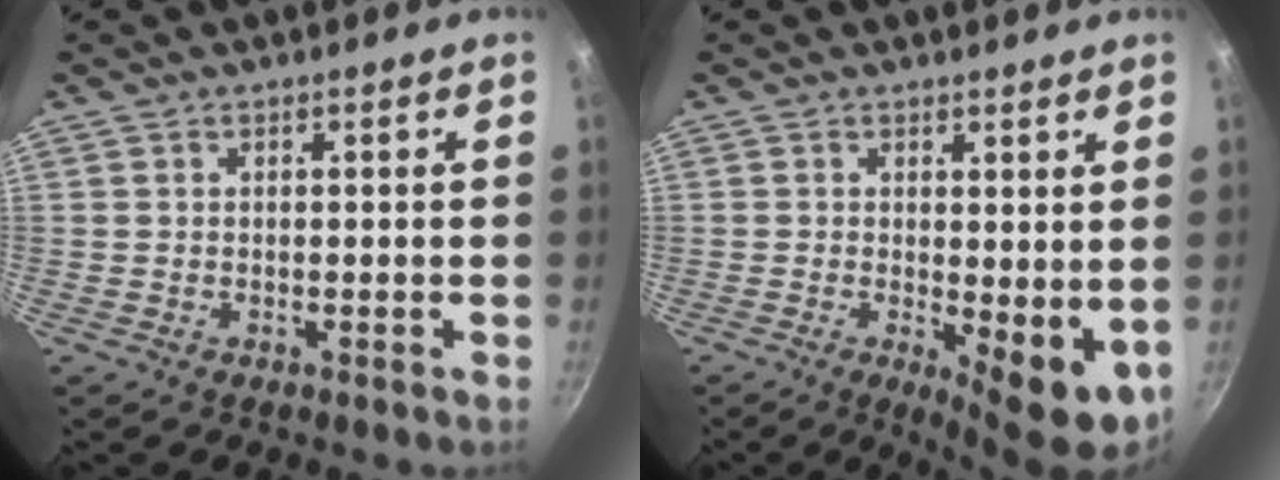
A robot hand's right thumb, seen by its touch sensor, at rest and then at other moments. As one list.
[{"total": 7.5, "force": [-0.1, 2.9, 7.0], "torque": [-0.084, -0.010, 0.009]}]